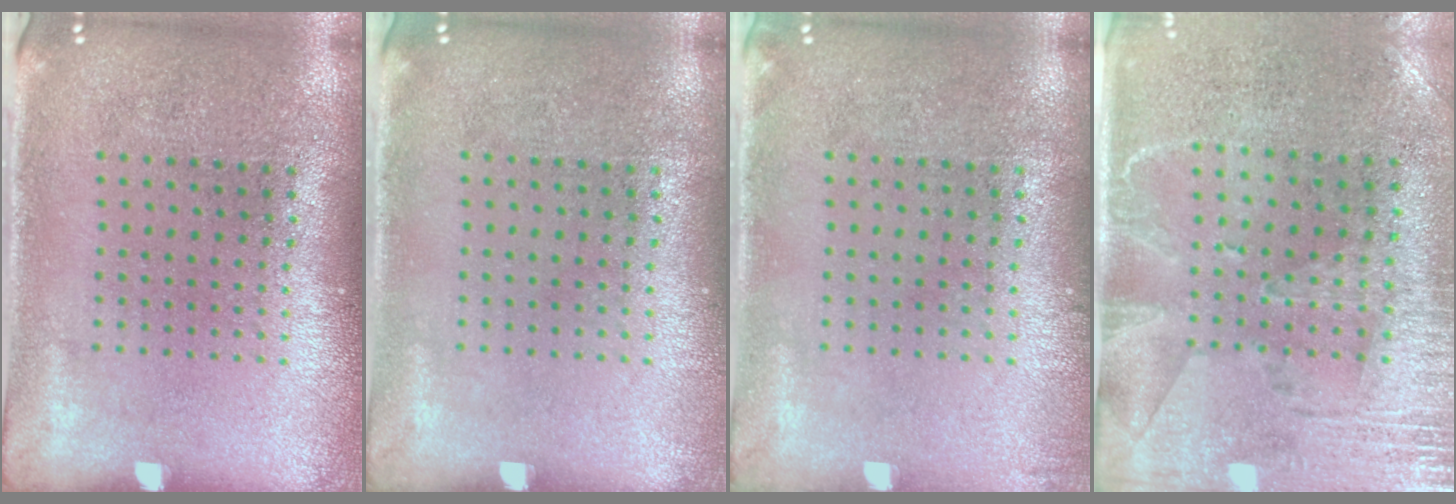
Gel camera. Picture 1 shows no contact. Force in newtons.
{"total": 0.0}
{"total": 0.6, "press": 0.6, "slide": 0.1}
{"total": 2.8, "press": 2.4, "slide": 1.5}